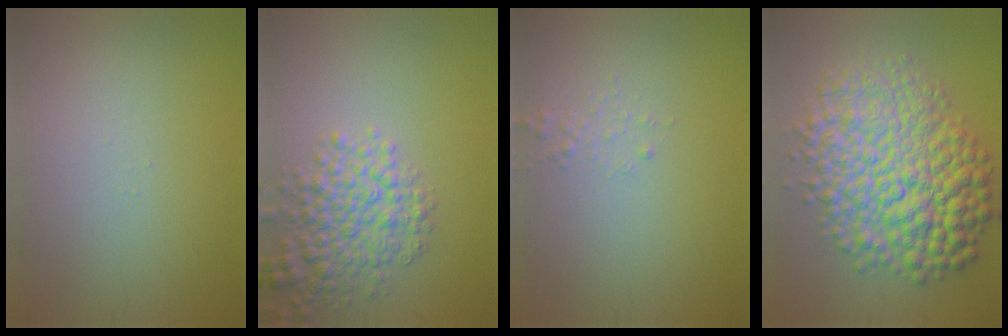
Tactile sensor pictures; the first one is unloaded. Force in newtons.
{"total": 5.0, "press": 5.0, "slide": 0.2}
{"total": 0.7, "press": 0.7, "slide": 0.1}
{"total": 10.9, "press": 10.9, "slide": 0.0}